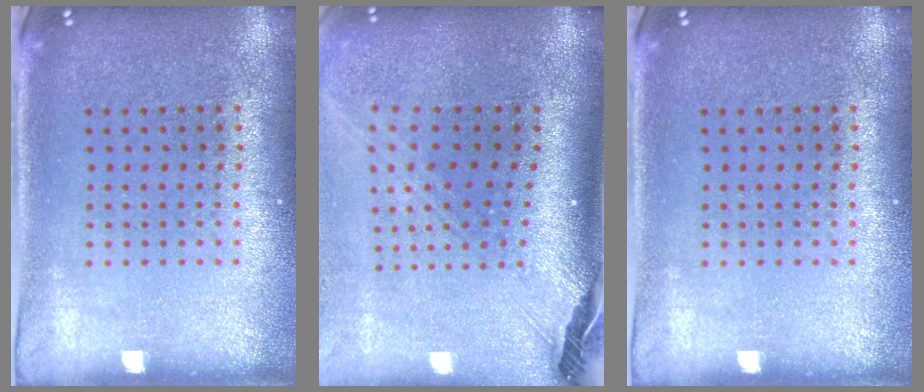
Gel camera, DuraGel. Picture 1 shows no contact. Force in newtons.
{"total": 2.9, "press": 2.0, "slide": 2.0}
{"total": 0.0}